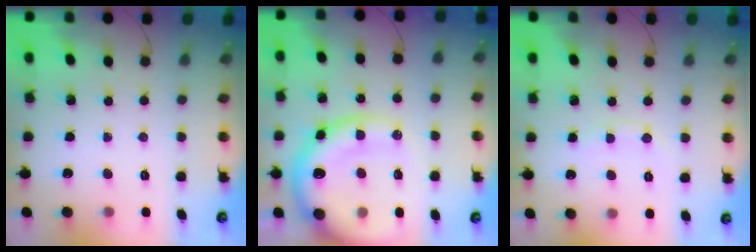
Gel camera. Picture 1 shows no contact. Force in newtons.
{"total": 20.7, "press": 20.2, "slide": 4.6}
{"total": 6.2, "press": 6.0, "slide": 1.7}